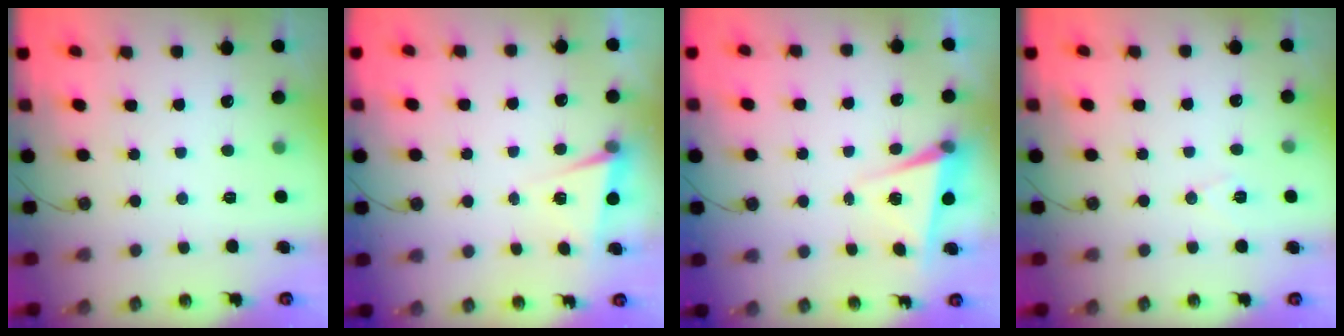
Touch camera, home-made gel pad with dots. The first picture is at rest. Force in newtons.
{"total": 2.5, "press": 1.8, "slide": 1.8}
{"total": 6.2, "press": 5.9, "slide": 1.9}
{"total": 7.4, "press": 5.9, "slide": 4.5}